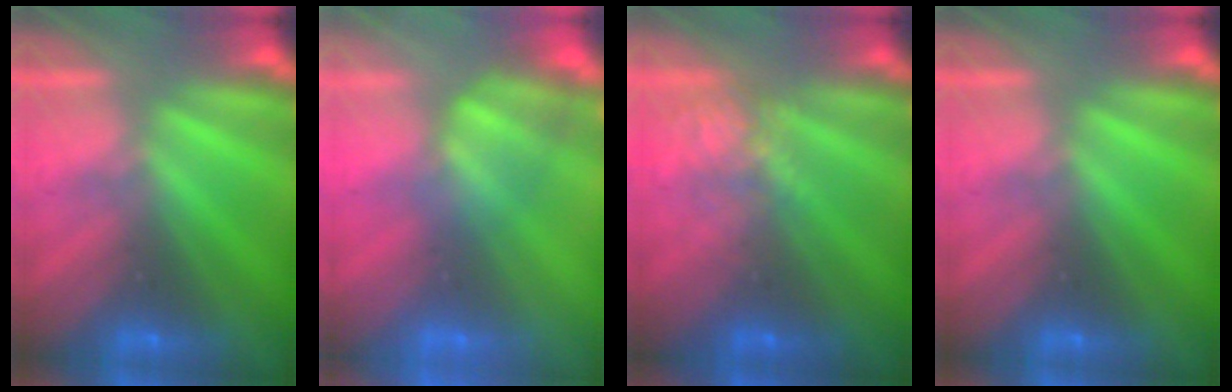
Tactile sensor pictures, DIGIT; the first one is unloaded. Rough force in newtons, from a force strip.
{"total": 3.6}
{"total": 3.9}
{"total": 0.0}